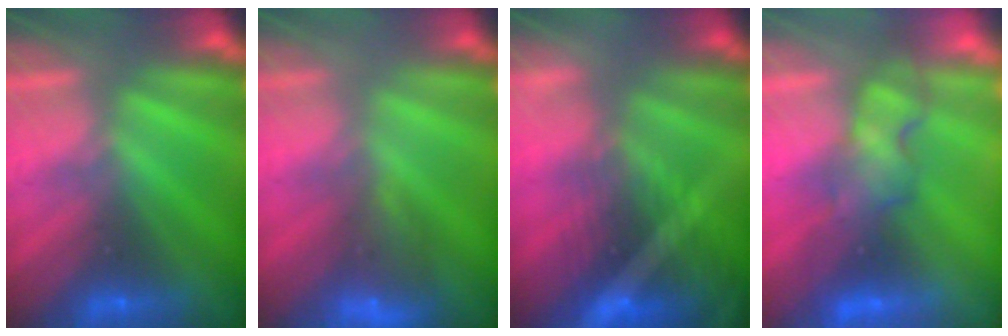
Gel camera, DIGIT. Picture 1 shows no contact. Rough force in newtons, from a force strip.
{"total": 8.0}
{"total": 7.0}
{"total": 3.9}